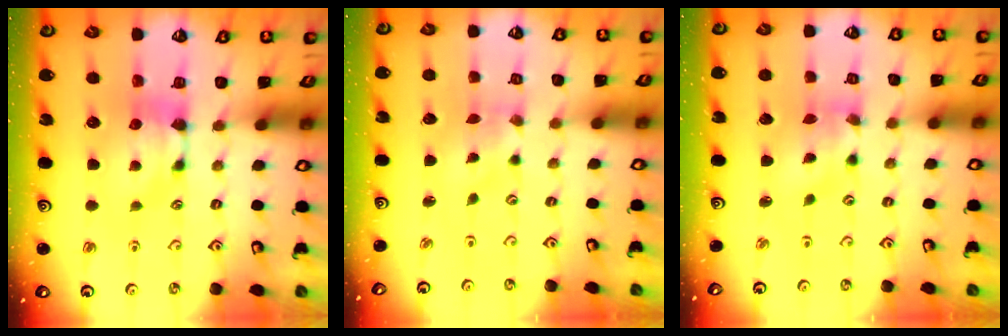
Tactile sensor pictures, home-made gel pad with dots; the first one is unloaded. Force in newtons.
{"total": 3.9, "press": 3.8, "slide": 0.8}
{"total": 1.4, "press": 0.4, "slide": 1.4}